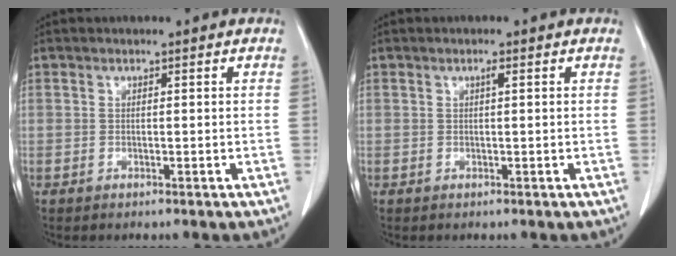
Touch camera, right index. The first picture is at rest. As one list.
[{"total": 0.7, "force": [0.2, 0.1, 0.6], "torque": [-0.012, 0.002, 0.001]}]